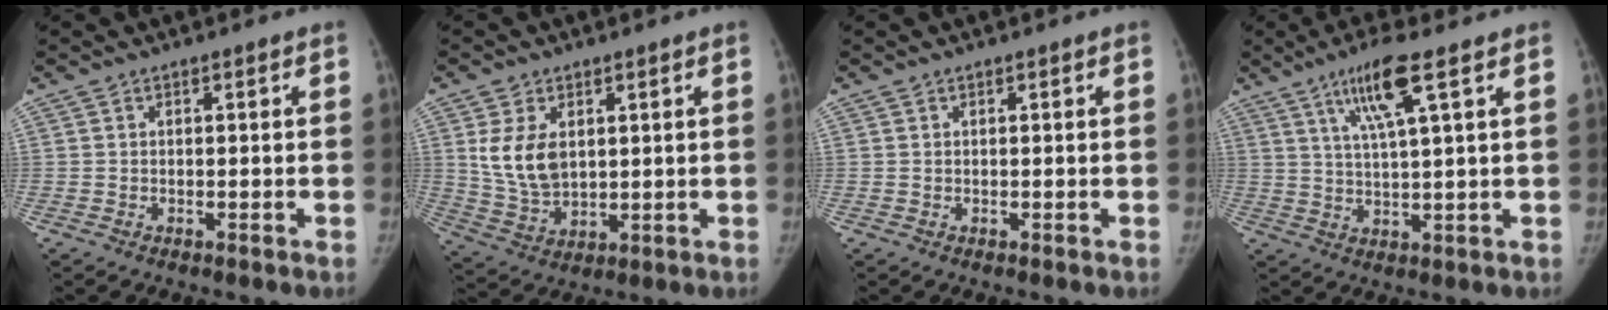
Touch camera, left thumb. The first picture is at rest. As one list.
[{"total": 9.4, "force": [2.5, 6.1, 6.6], "torque": [-0.109, -0.013, 0.064]}, {"total": 0.0}, {"total": 8.8, "force": [4.6, 0.5, 7.5], "torque": [-0.147, -0.016, 0.090]}]